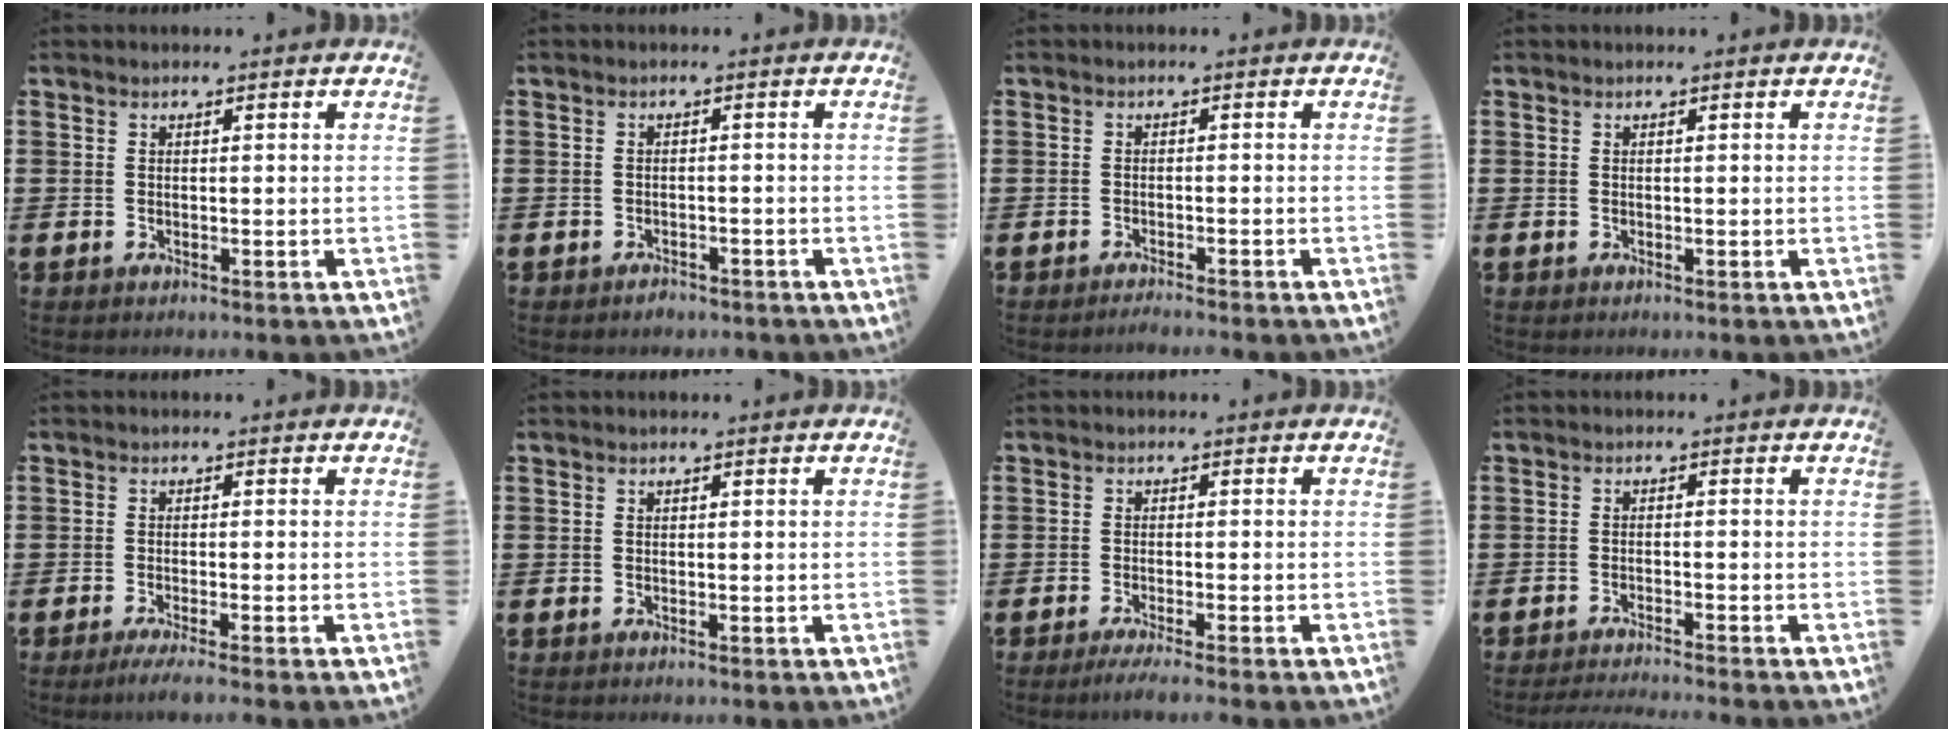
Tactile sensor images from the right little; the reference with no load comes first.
{"total": 1.0, "force": [-0.9, 0.3, 0.0], "torque": [-0.003, 0.002, -0.021]}
{"total": 1.0, "force": [-1.0, -0.1, 0.2], "torque": [-0.004, -0.002, -0.019]}
{"total": 0.0}
{"total": 1.6, "force": [-1.0, 0.0, 1.2], "torque": [-0.019, -0.001, -0.019]}
{"total": 0.0}
{"total": 1.6, "force": [-1.0, 0.0, 1.2], "torque": [-0.018, 0.001, -0.020]}
{"total": 1.7, "force": [-1.6, -0.2, 0.4], "torque": [-0.005, 0.001, -0.032]}